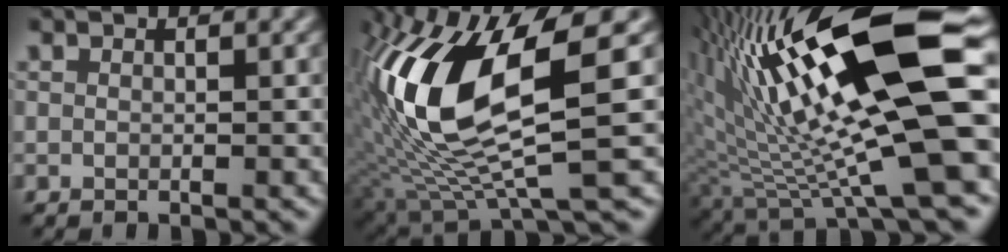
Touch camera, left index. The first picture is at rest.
{"total": 13.5, "force": [1.7, 4.4, 12.7], "torque": [-0.273, -0.017, 0.037]}
{"total": 18.2, "force": [3.8, 4.4, 17.3], "torque": [-0.306, 0.001, 0.073]}